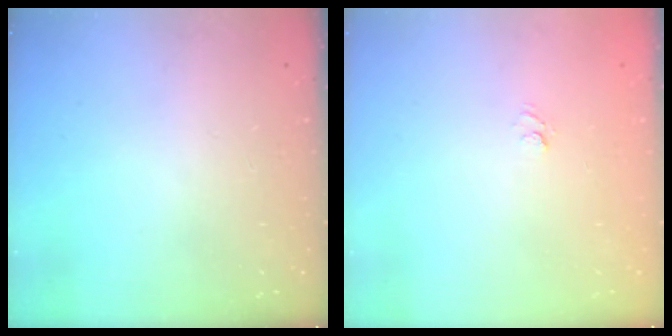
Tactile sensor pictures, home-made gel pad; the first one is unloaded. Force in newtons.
{"total": 3.6, "press": 3.4, "slide": 1.1}